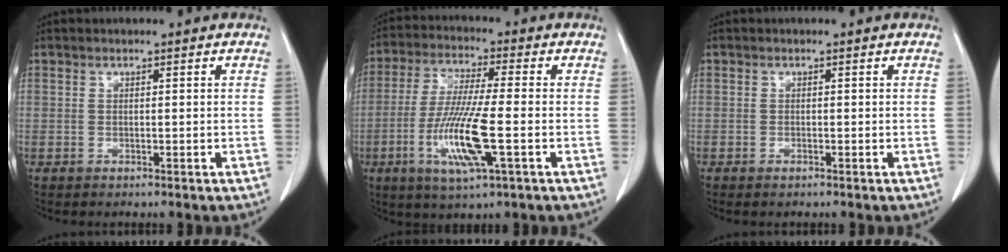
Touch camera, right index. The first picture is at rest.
{"total": 11.9, "force": [-3.4, 0.8, 11.4], "torque": [-0.232, -0.017, -0.065]}
{"total": 0.6, "force": [-0.5, 0.1, 0.4], "torque": [-0.012, -0.002, -0.006]}